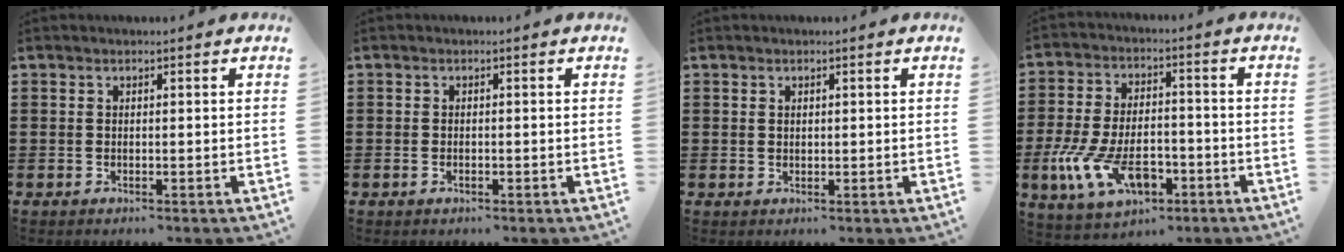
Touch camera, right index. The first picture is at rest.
{"total": 0.8, "force": [-0.3, 0.4, 0.5], "torque": [-0.012, -0.002, -0.006]}
{"total": 0.7, "force": [0.4, 0.5, 0.2], "torque": [-0.006, 0.003, 0.007]}
{"total": 11.4, "force": [-4.8, 6.0, 8.4], "torque": [-0.186, 0.006, -0.088]}